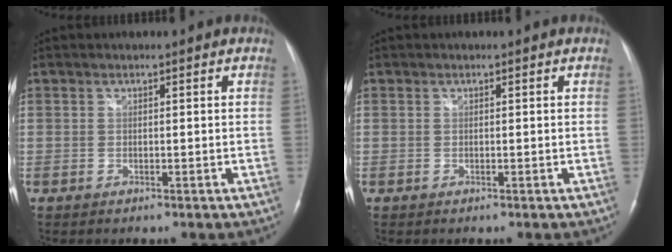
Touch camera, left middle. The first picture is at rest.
{"total": 0.0}